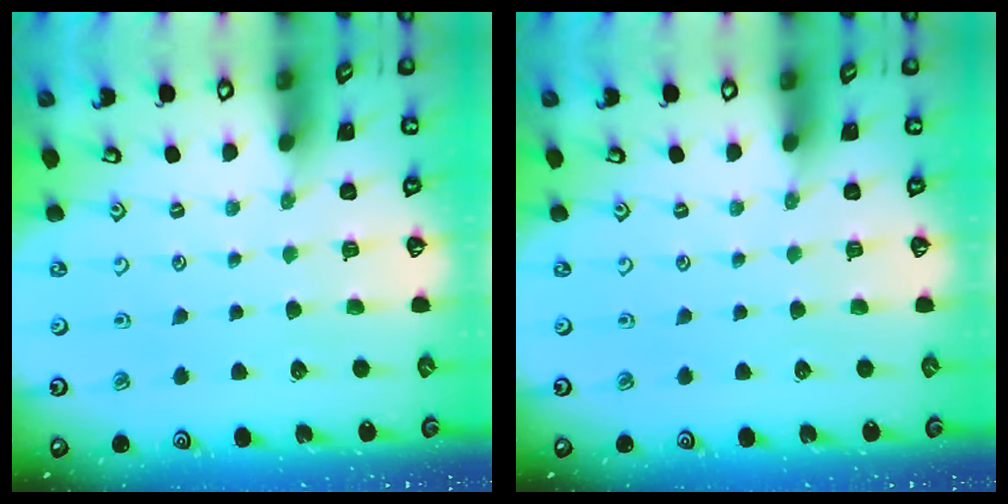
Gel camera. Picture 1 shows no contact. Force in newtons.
{"total": 0.0}